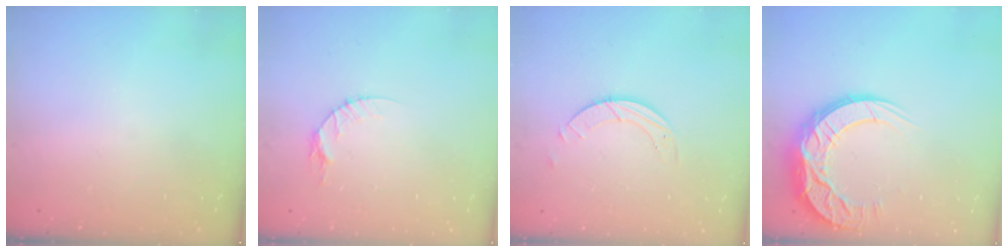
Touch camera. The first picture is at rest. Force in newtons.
{"total": 5.3, "press": 5.2, "slide": 0.5}
{"total": 3.2, "press": 3.1, "slide": 0.3}
{"total": 14.8, "press": 14.8, "slide": 1.0}